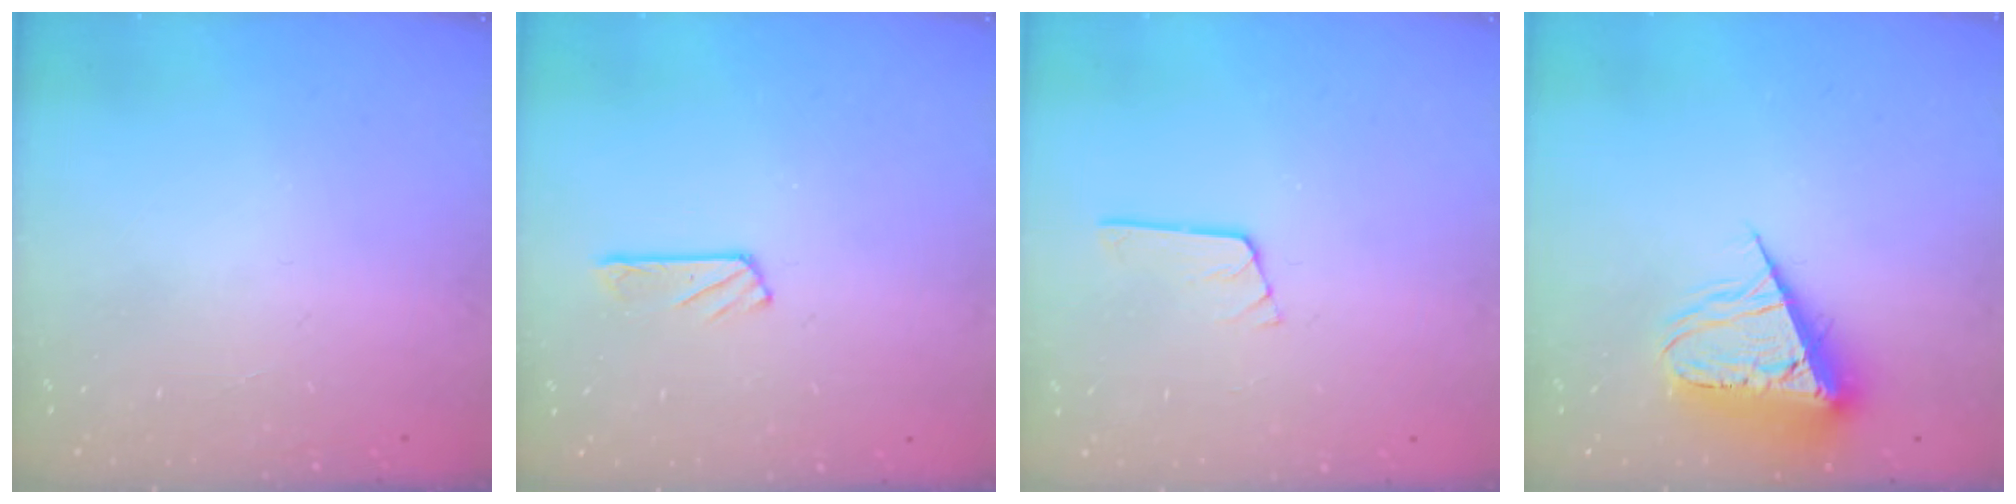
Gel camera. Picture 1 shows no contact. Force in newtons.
{"total": 2.9, "press": 2.9, "slide": 0.3}
{"total": 2.4, "press": 2.4, "slide": 0.2}
{"total": 10.2, "press": 10.2, "slide": 0.6}